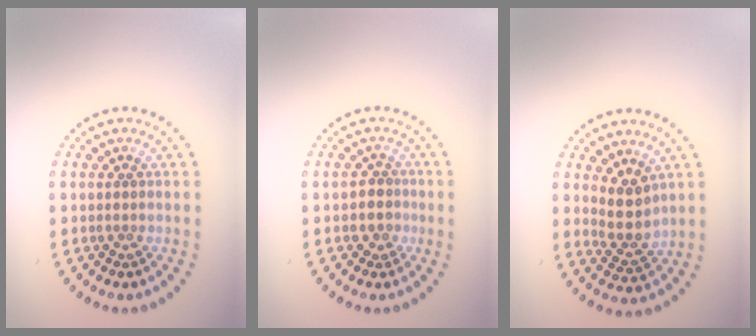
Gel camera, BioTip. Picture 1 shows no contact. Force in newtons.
{"total": 1.7, "press": 1.4, "slide": 1.0}
{"total": 2.9, "press": 2.4, "slide": 1.6}